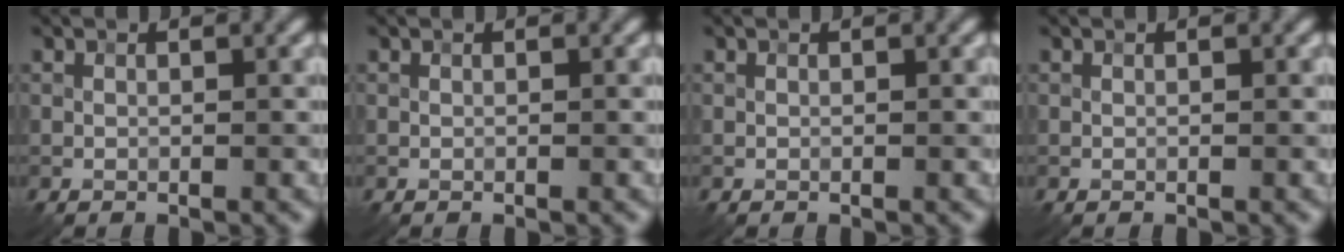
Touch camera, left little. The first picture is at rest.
{"total": 0.0}
{"total": 0.0}
{"total": 0.0}